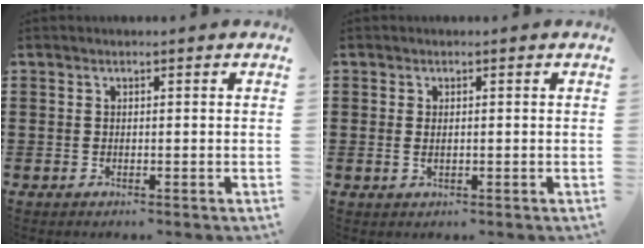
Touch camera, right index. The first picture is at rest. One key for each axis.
{"total": 1.3, "fx": 0.1, "fy": 0.6, "fz": 1.1, "tx": -0.024, "ty": 0.002, "tz": 0.001}